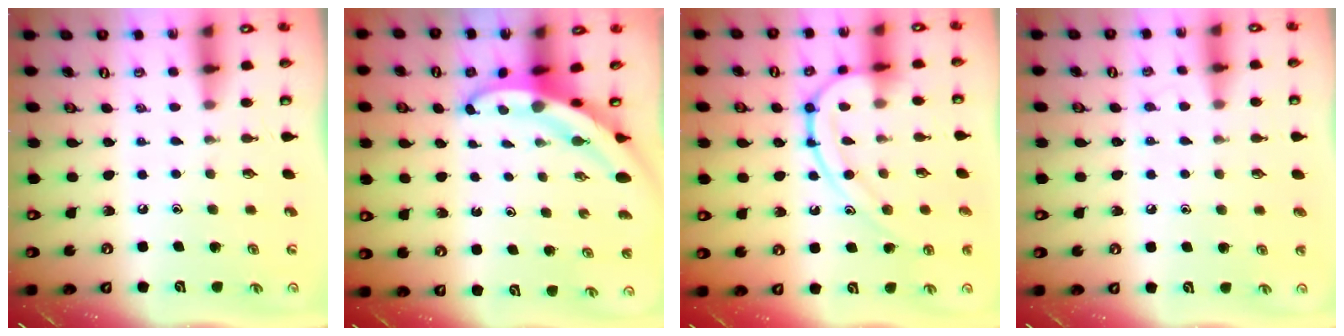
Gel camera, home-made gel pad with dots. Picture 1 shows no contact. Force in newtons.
{"total": 4.6, "press": 4.6, "slide": 0.4}
{"total": 12.3, "press": 12.2, "slide": 0.1}
{"total": 4.3, "press": 4.3, "slide": 0.4}